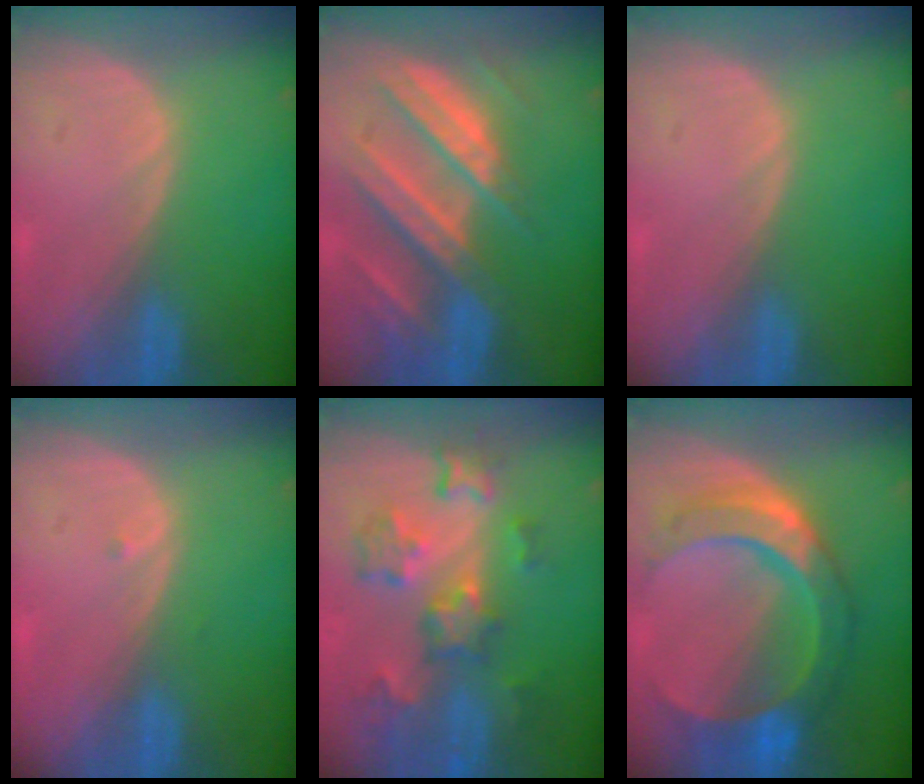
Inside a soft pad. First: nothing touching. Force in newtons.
{"total": 10.6, "press": 9.4, "slide": 5.0}
{"total": 0.0}
{"total": 0.5, "press": 0.4, "slide": 0.3}
{"total": 9.2, "press": 8.1, "slide": 4.4}
{"total": 10.8, "press": 10.7, "slide": 1.1}